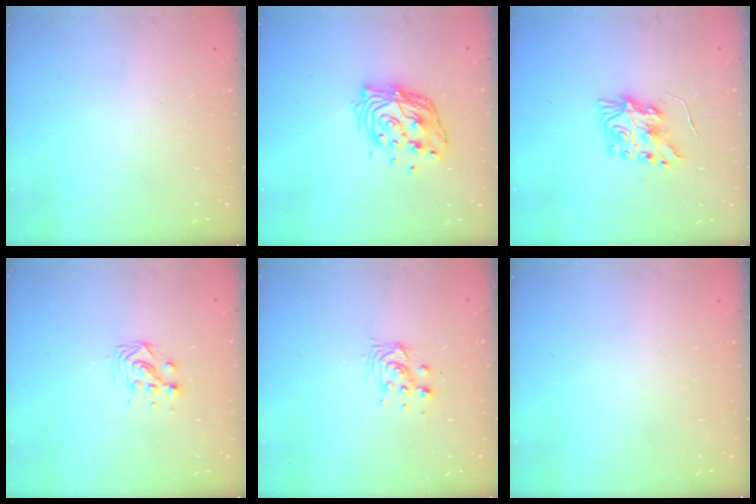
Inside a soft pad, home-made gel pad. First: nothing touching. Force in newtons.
{"total": 12.5, "press": 12.5, "slide": 1.1}
{"total": 8.4, "press": 8.4, "slide": 0.3}
{"total": 3.7, "press": 3.7, "slide": 0.1}
{"total": 5.8, "press": 5.7, "slide": 1.2}
{"total": 0.0}